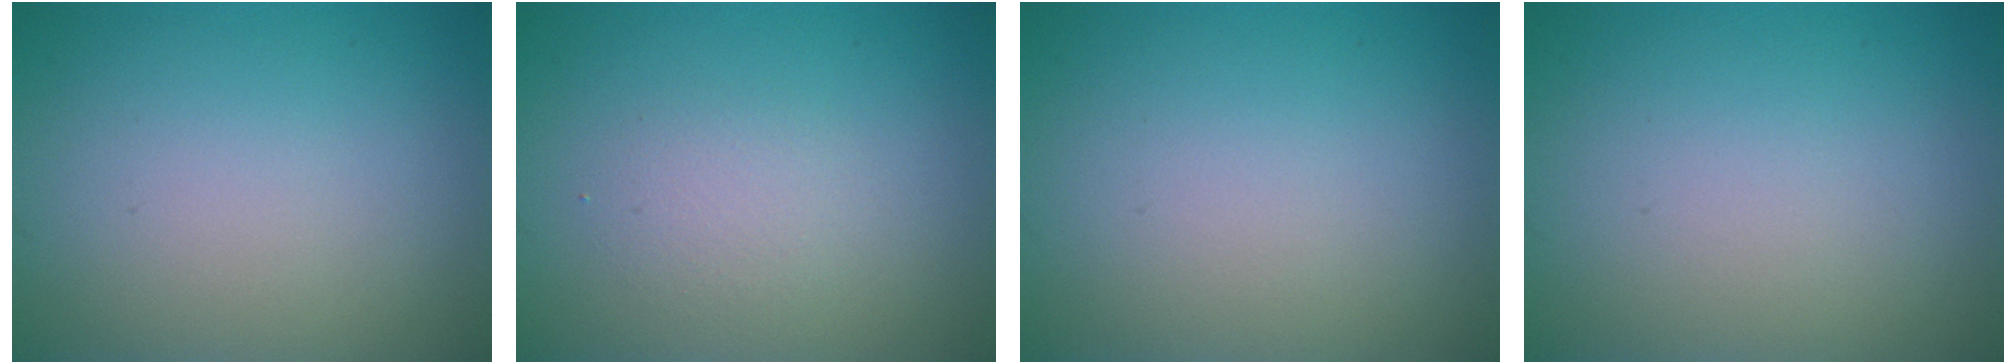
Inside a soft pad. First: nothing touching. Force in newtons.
{"total": 1.6, "press": 1.6, "slide": 0.3}
{"total": 0.0}
{"total": 0.0}